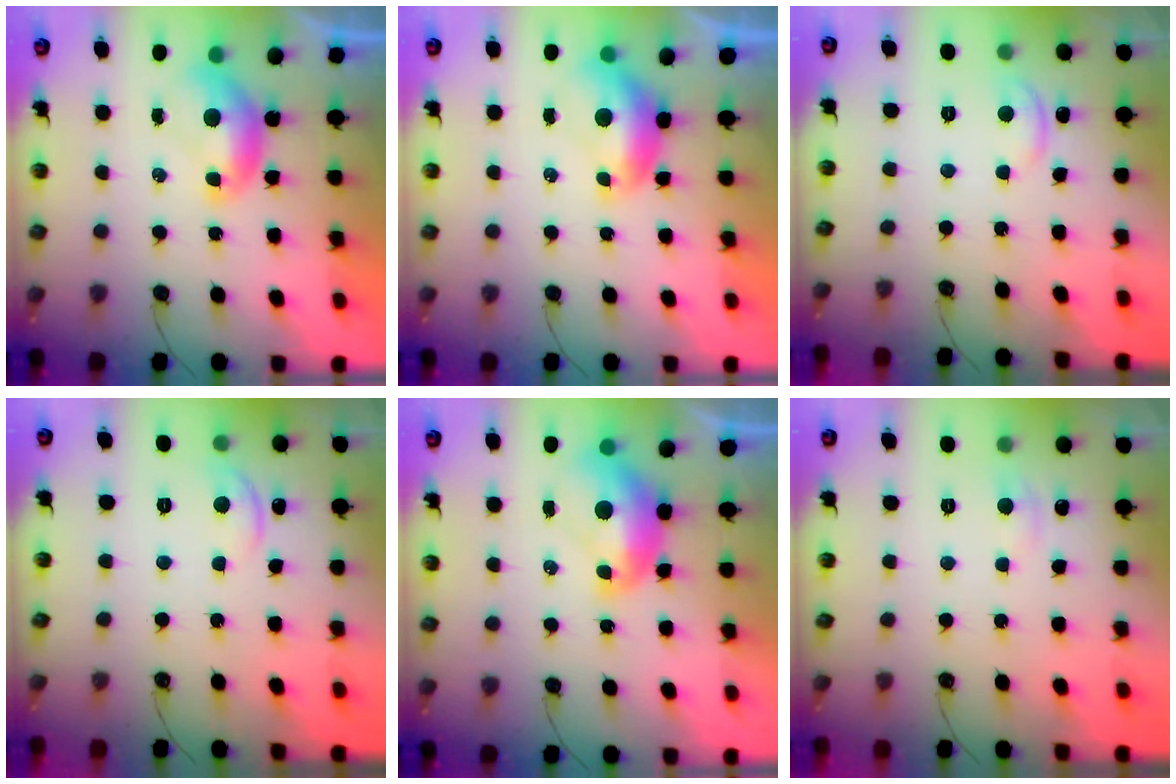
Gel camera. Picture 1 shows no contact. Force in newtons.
{"total": 0.5, "press": 0.1, "slide": 0.5}
{"total": 1.5, "press": 1.4, "slide": 0.5}
{"total": 1.5, "press": 1.3, "slide": 0.7}
{"total": 2.3, "press": 2.2, "slide": 0.7}
{"total": 1.2, "press": 1.0, "slide": 0.6}